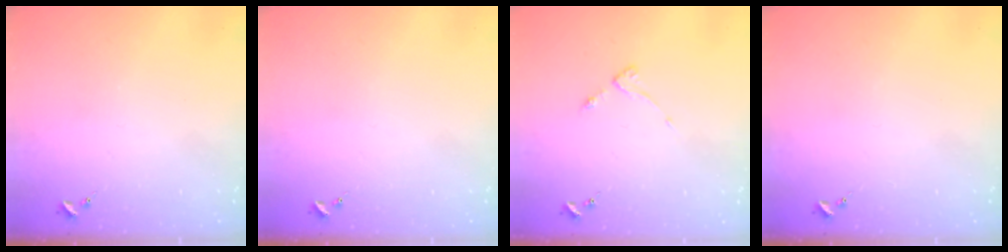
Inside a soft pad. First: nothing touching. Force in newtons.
{"total": 0.0}
{"total": 2.8, "press": 2.7, "slide": 0.5}
{"total": 0.0}